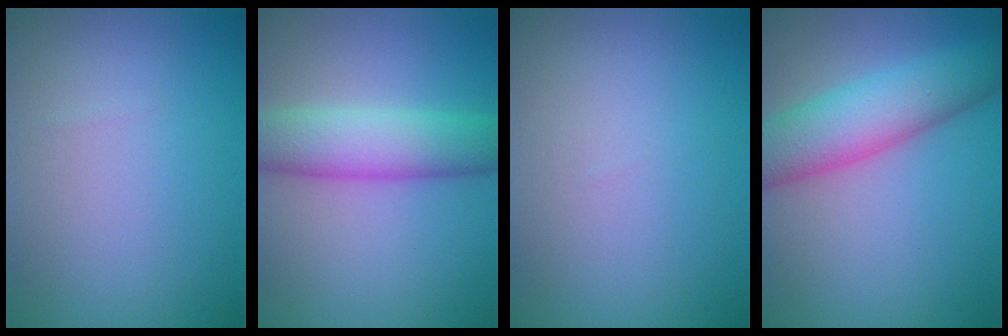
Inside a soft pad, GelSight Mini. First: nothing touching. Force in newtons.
{"total": 5.9, "press": 5.9, "slide": 0.1}
{"total": 0.0}
{"total": 6.9, "press": 6.9, "slide": 0.2}